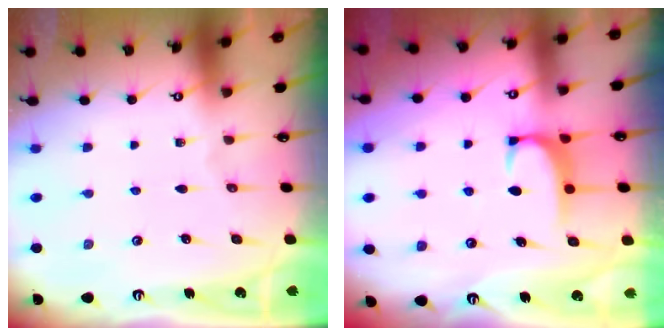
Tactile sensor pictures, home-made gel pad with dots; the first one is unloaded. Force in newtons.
{"total": 1.5, "press": 1.4, "slide": 0.4}